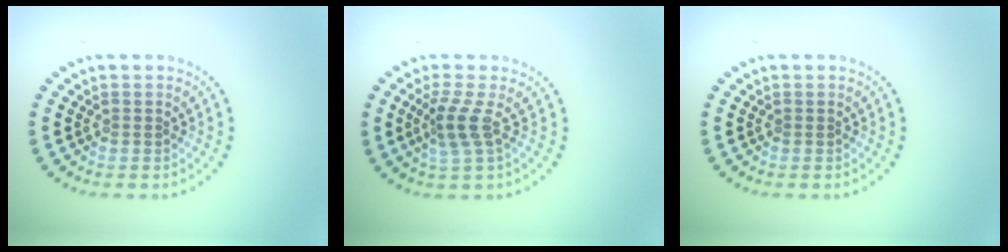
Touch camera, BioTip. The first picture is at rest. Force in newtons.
{"total": 2.4, "press": 1.7, "slide": 1.7}
{"total": 0.0}